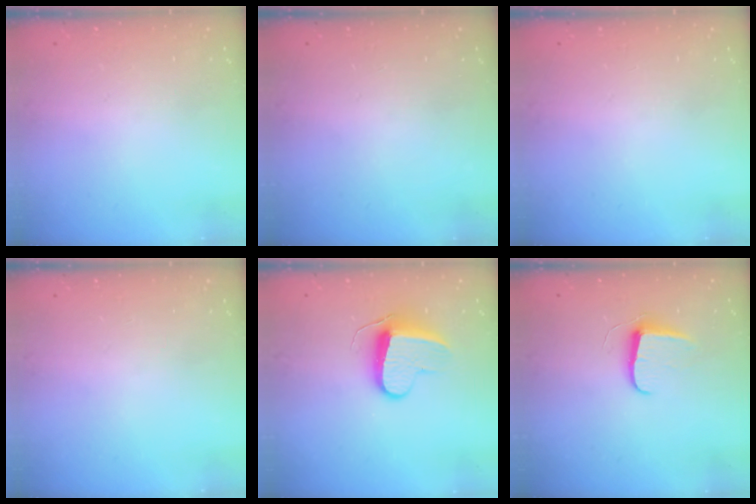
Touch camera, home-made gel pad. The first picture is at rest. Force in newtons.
{"total": 0.0}
{"total": 0.0}
{"total": 0.0}
{"total": 9.3, "press": 9.3, "slide": 0.5}
{"total": 7.3, "press": 7.3, "slide": 0.4}